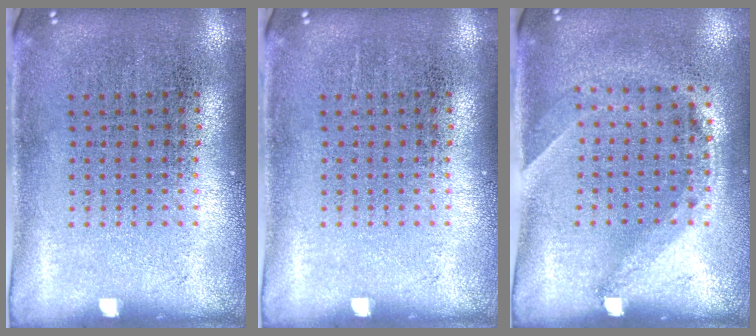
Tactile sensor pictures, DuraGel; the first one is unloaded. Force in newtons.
{"total": 0.0}
{"total": 1.4, "press": 1.1, "slide": 0.9}